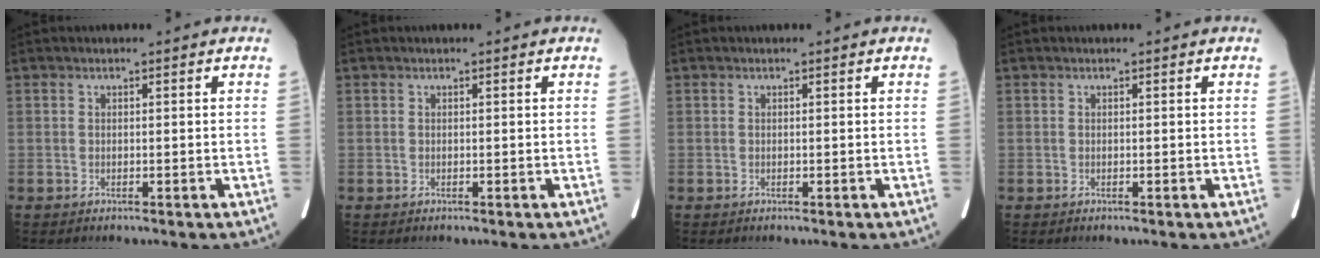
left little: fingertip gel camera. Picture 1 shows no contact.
{"total": 0.0}
{"total": 0.0}
{"total": 0.0}